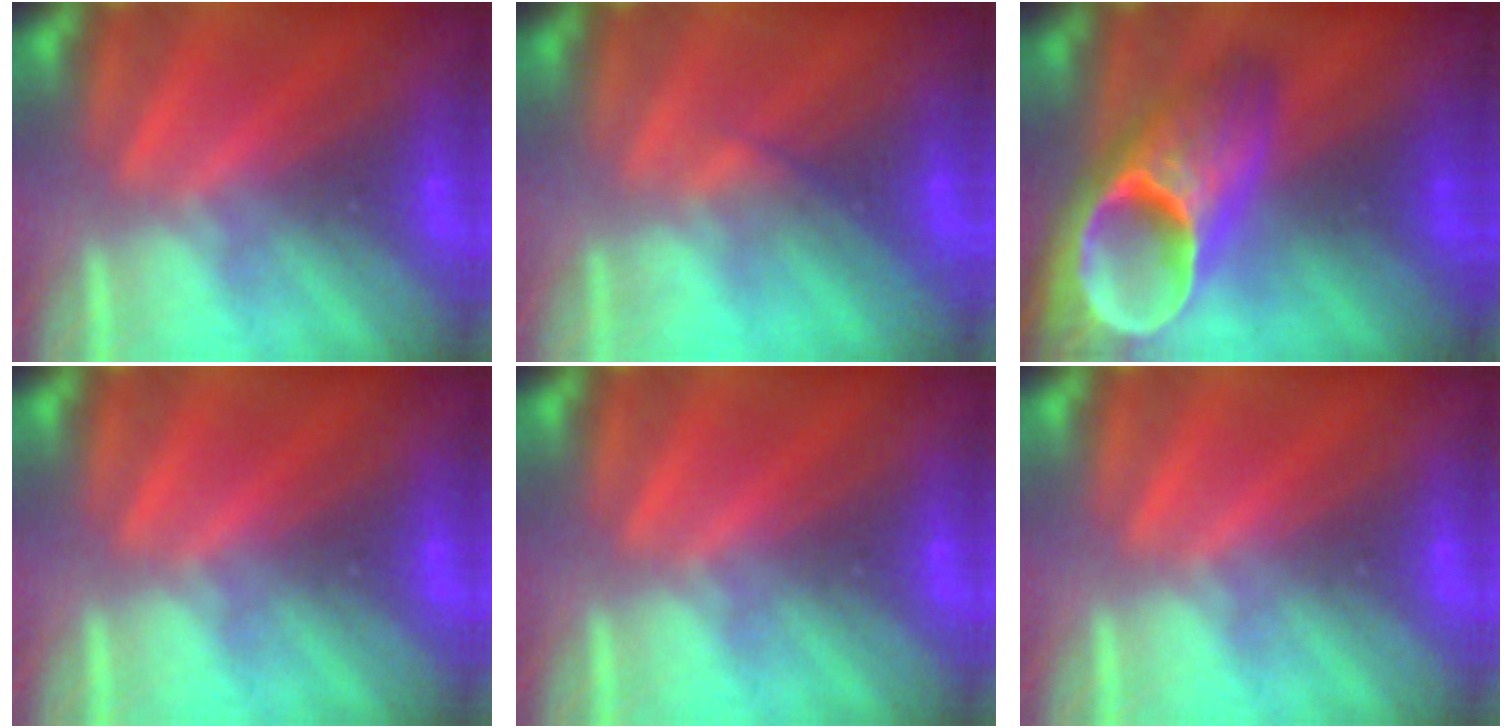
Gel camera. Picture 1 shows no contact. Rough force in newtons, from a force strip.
{"total": 2.3}
{"total": 8.0}
{"total": 0.0}
{"total": 0.0}
{"total": 0.0}